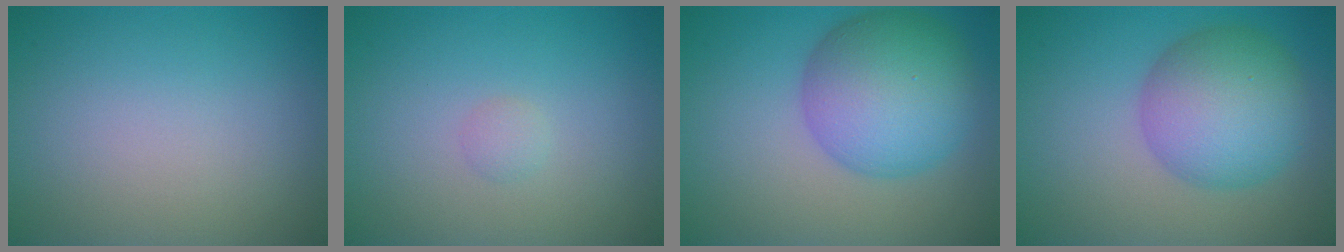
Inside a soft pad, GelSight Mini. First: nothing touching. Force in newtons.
{"total": 0.7, "press": 0.7, "slide": 0.0}
{"total": 8.8, "press": 8.8, "slide": 0.2}
{"total": 7.6, "press": 7.6, "slide": 0.1}